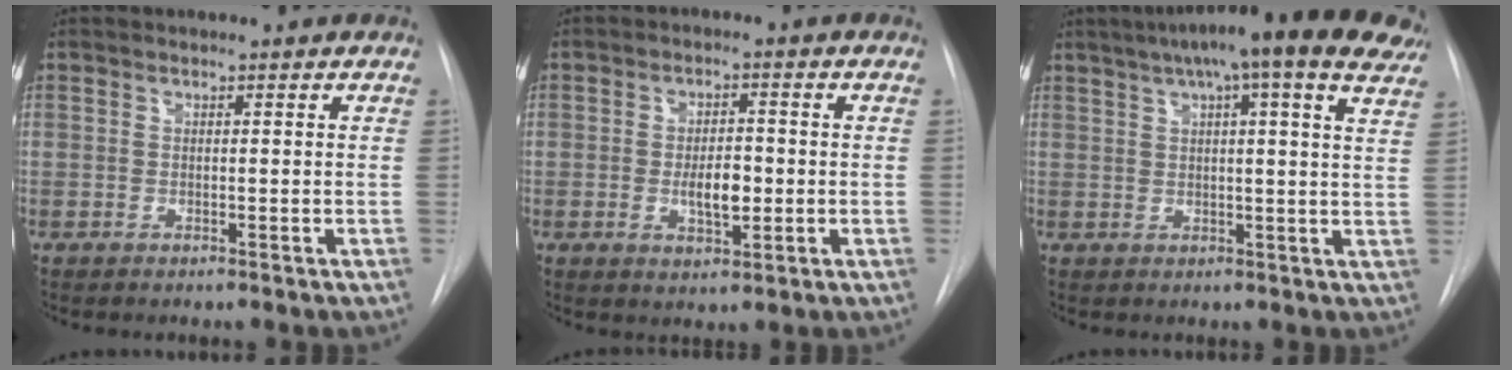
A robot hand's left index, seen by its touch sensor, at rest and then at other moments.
{"total": 5.2, "force": [-0.8, 2.1, 4.6], "torque": [-0.076, 0.000, -0.008]}
{"total": 19.5, "force": [14.2, 2.5, 13.1], "torque": [-0.202, 0.043, 0.169]}